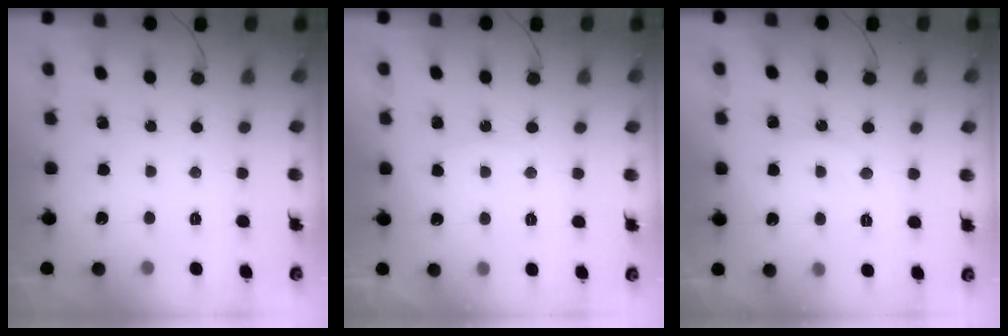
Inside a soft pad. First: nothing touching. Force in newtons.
{"total": 5.0, "press": 5.0, "slide": 0.3}
{"total": 6.1, "press": 6.1, "slide": 0.5}